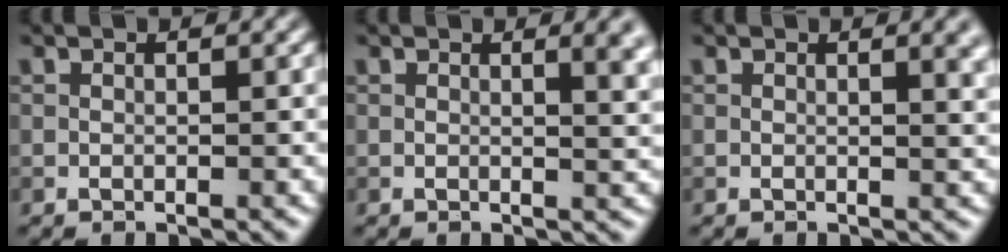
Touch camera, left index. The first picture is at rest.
{"total": 3.6, "force": [1.4, 1.5, 3.0], "torque": [-0.015, 0.010, 0.014]}
{"total": 2.9, "force": [1.2, 1.2, 2.3], "torque": [-0.012, 0.007, 0.014]}